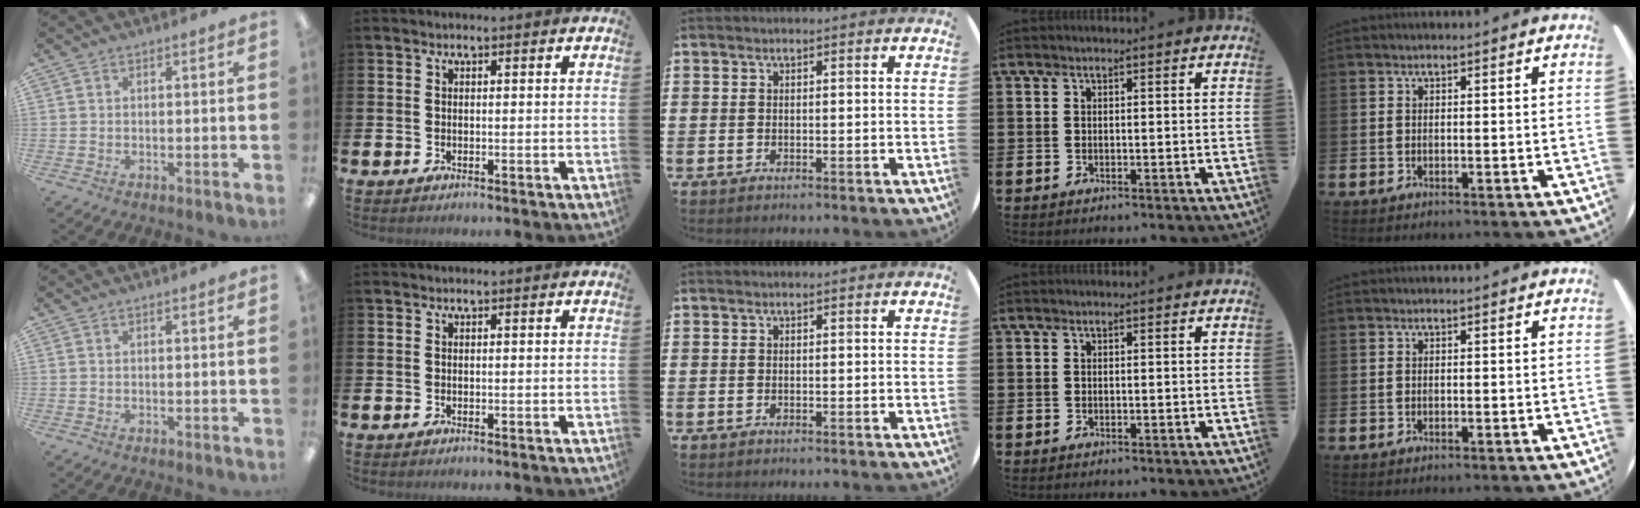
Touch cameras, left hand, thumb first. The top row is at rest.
{}